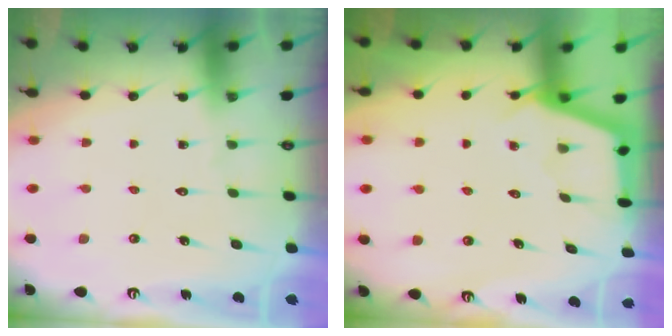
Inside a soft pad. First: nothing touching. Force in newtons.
{"total": 2.8, "press": 2.8, "slide": 0.3}